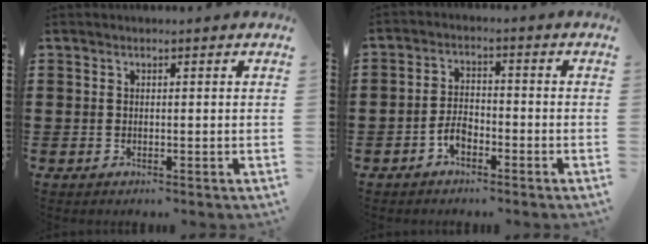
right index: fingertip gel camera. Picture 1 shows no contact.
{"total": 3.5, "force": [-2.1, 2.0, 2.0], "torque": [-0.052, 0.002, -0.047]}